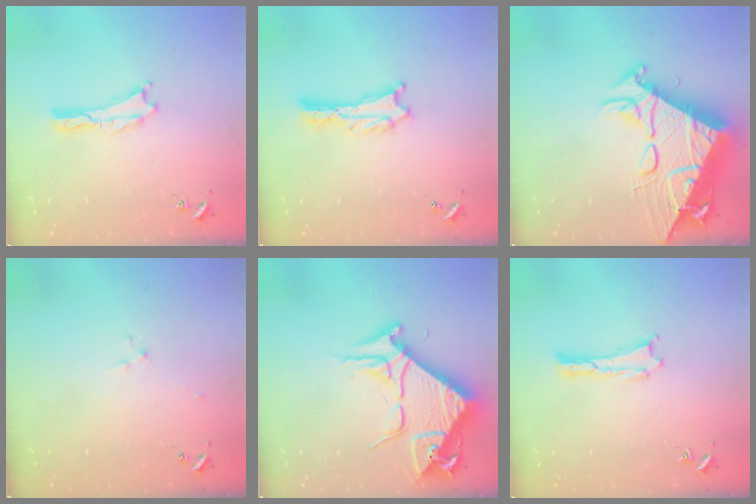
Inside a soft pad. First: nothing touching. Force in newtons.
{"total": 0.7, "press": 0.7, "slide": 0.1}
{"total": 15.2, "press": 15.0, "slide": 1.9}
{"total": 2.9, "press": 2.9, "slide": 0.3}
{"total": 9.8, "press": 9.8, "slide": 1.1}
{"total": 0.0}